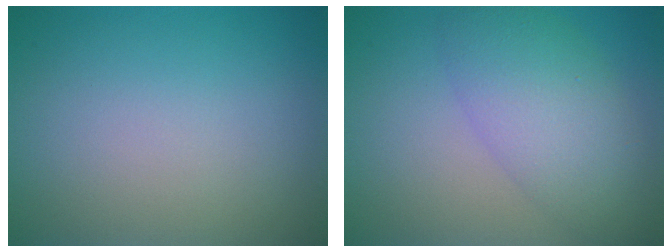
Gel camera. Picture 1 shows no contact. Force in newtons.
{"total": 5.9, "press": 5.9, "slide": 0.1}